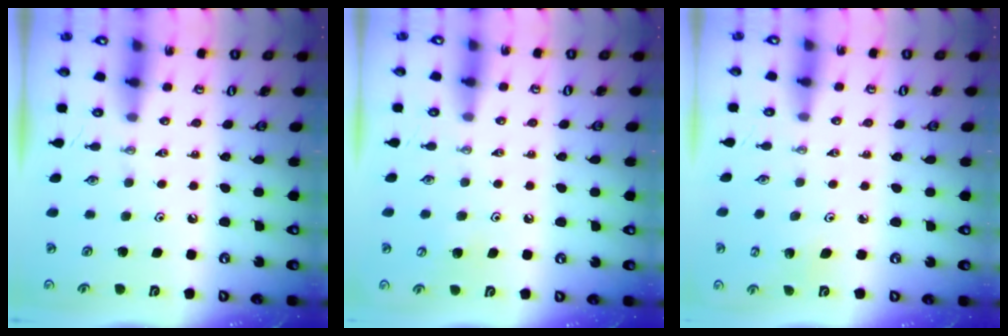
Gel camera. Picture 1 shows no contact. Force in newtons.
{"total": 5.1, "press": 5.1, "slide": 0.4}
{"total": 2.7, "press": 2.7, "slide": 0.5}